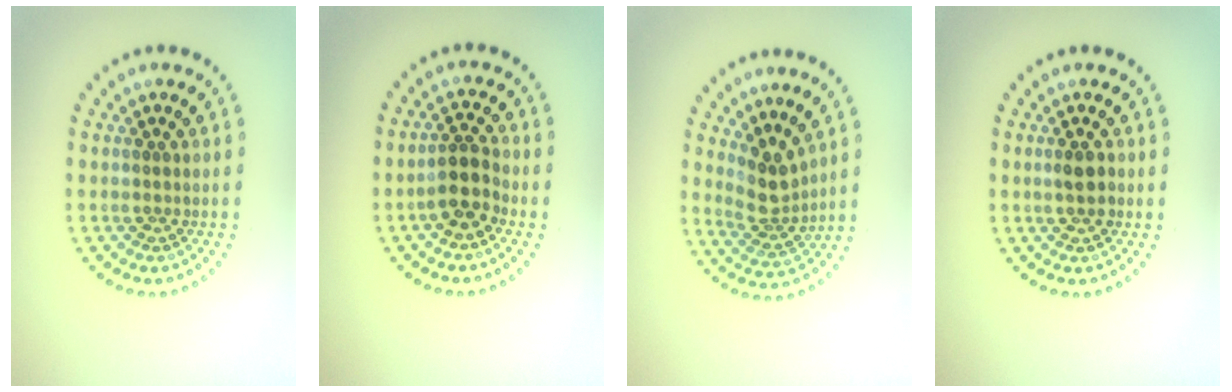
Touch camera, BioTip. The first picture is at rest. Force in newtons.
{"total": 2.9, "press": 2.7, "slide": 1.1}
{"total": 2.8, "press": 2.1, "slide": 1.8}
{"total": 1.7, "press": 1.6, "slide": 0.3}